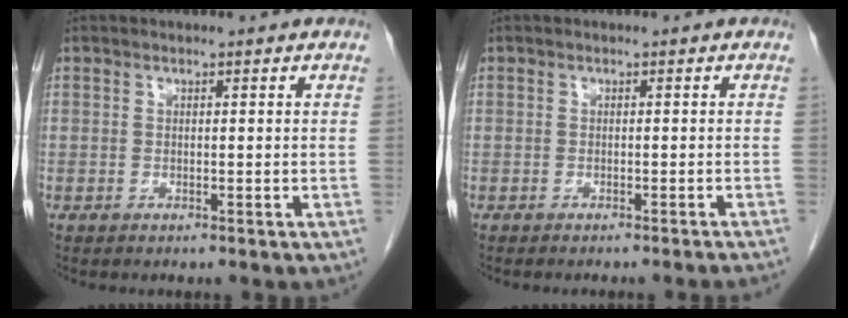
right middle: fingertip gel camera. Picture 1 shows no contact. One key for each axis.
{"total": 4.0, "fx": -3.6, "fy": -0.8, "fz": 1.6, "tx": -0.014, "ty": 0.001, "tz": -0.044}